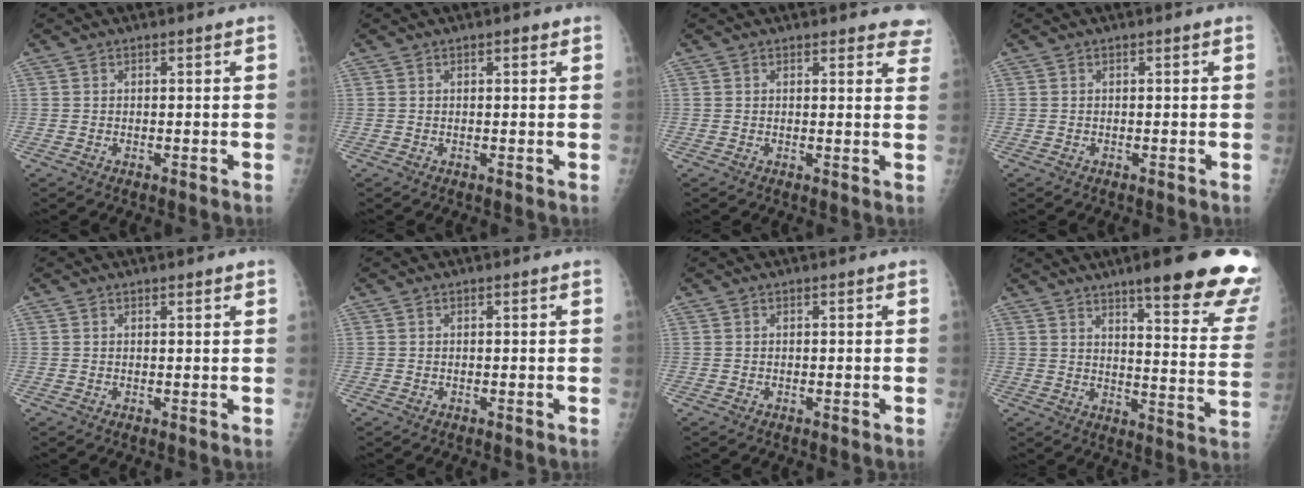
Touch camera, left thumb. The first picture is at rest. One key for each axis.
{"total": 1.1, "fx": 0.6, "fy": 0.4, "fz": 0.8, "tx": -0.010, "ty": 0.001, "tz": 0.005}
{"total": 5.9, "fx": 5.3, "fy": 2.0, "fz": 1.5, "tx": 0.023, "ty": -0.022, "tz": 0.036}
{"total": 0.0}
{"total": 1.1, "fx": 0.8, "fy": 0.2, "fz": 0.7, "tx": -0.007, "ty": -0.001, "tz": 0.010}
{"total": 0.0}
{"total": 0.0}
{"total": 23.7, "fx": 16.8, "fy": 3.6, "fz": 16.2, "tx": -0.181, "ty": -0.085, "tz": 0.210}